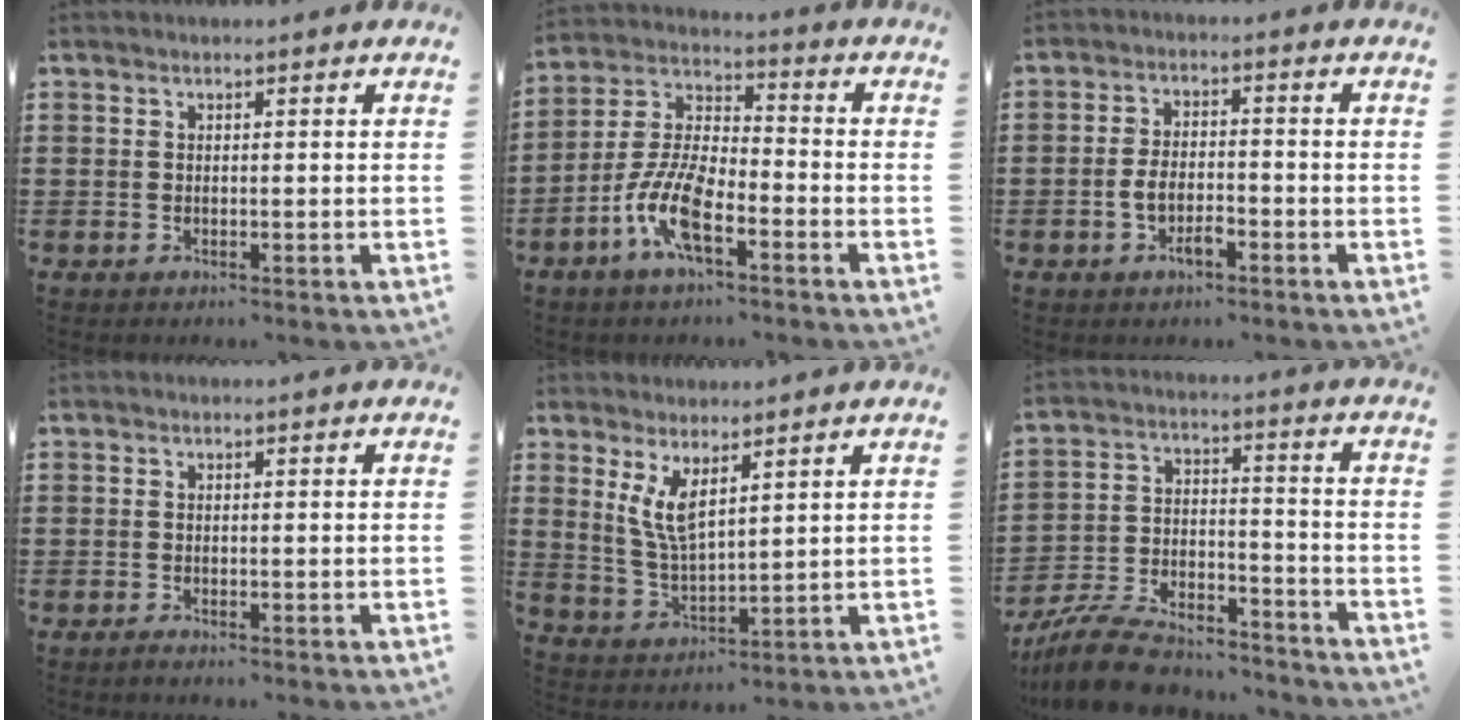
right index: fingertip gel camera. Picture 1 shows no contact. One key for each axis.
{"total": 9.3, "fx": -4.7, "fy": 3.4, "fz": 7.3, "tx": -0.182, "ty": -0.010, "tz": -0.093}
{"total": 4.3, "fx": -1.9, "fy": 2.0, "fz": 3.3, "tx": -0.072, "ty": 0.003, "tz": -0.039}
{"total": 0.5, "fx": -0.5, "fy": 0.1, "fz": 0.2, "tx": -0.006, "ty": -0.004, "tz": -0.008}
{"total": 5.8, "fx": 2.8, "fy": 2.0, "fz": 4.6, "tx": -0.112, "ty": -0.009, "tz": 0.047}
{"total": 9.8, "fx": -8.9, "fy": 2.2, "fz": 3.3, "tx": -0.069, "ty": 0.026, "tz": -0.173}